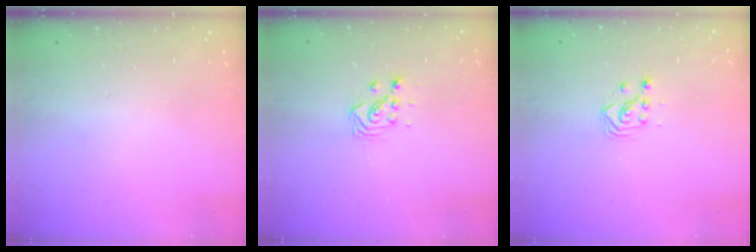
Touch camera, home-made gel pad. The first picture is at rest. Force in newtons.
{"total": 3.6, "press": 3.6, "slide": 0.4}
{"total": 3.0, "press": 3.0, "slide": 0.2}